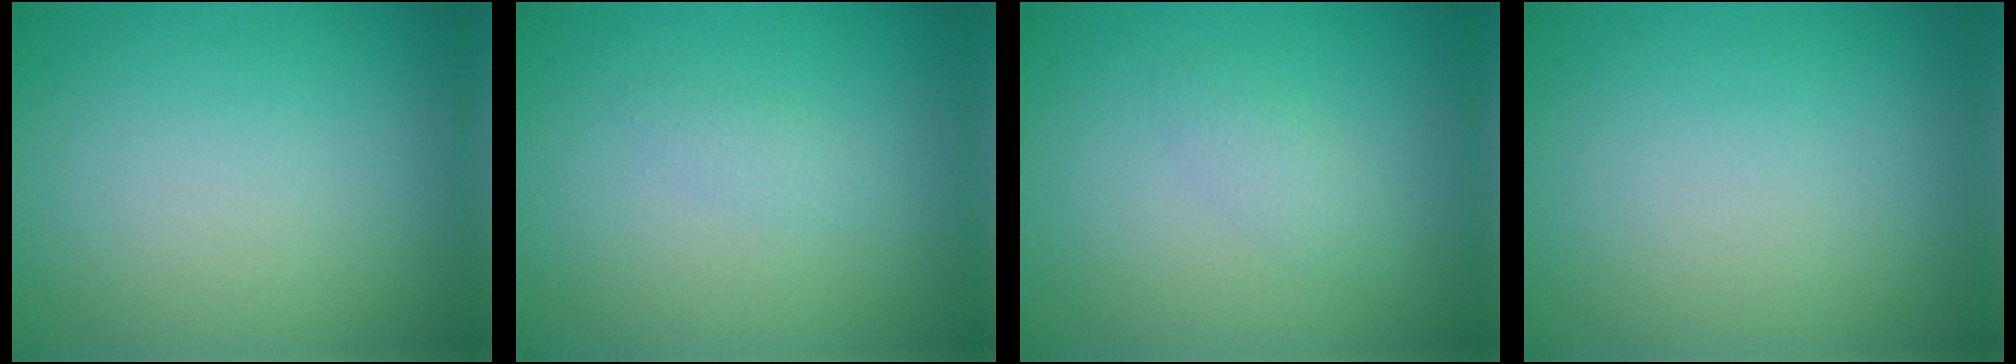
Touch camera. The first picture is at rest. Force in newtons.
{"total": 0.9, "press": 0.9, "slide": 0.1}
{"total": 1.4, "press": 1.4, "slide": 0.1}
{"total": 0.0}